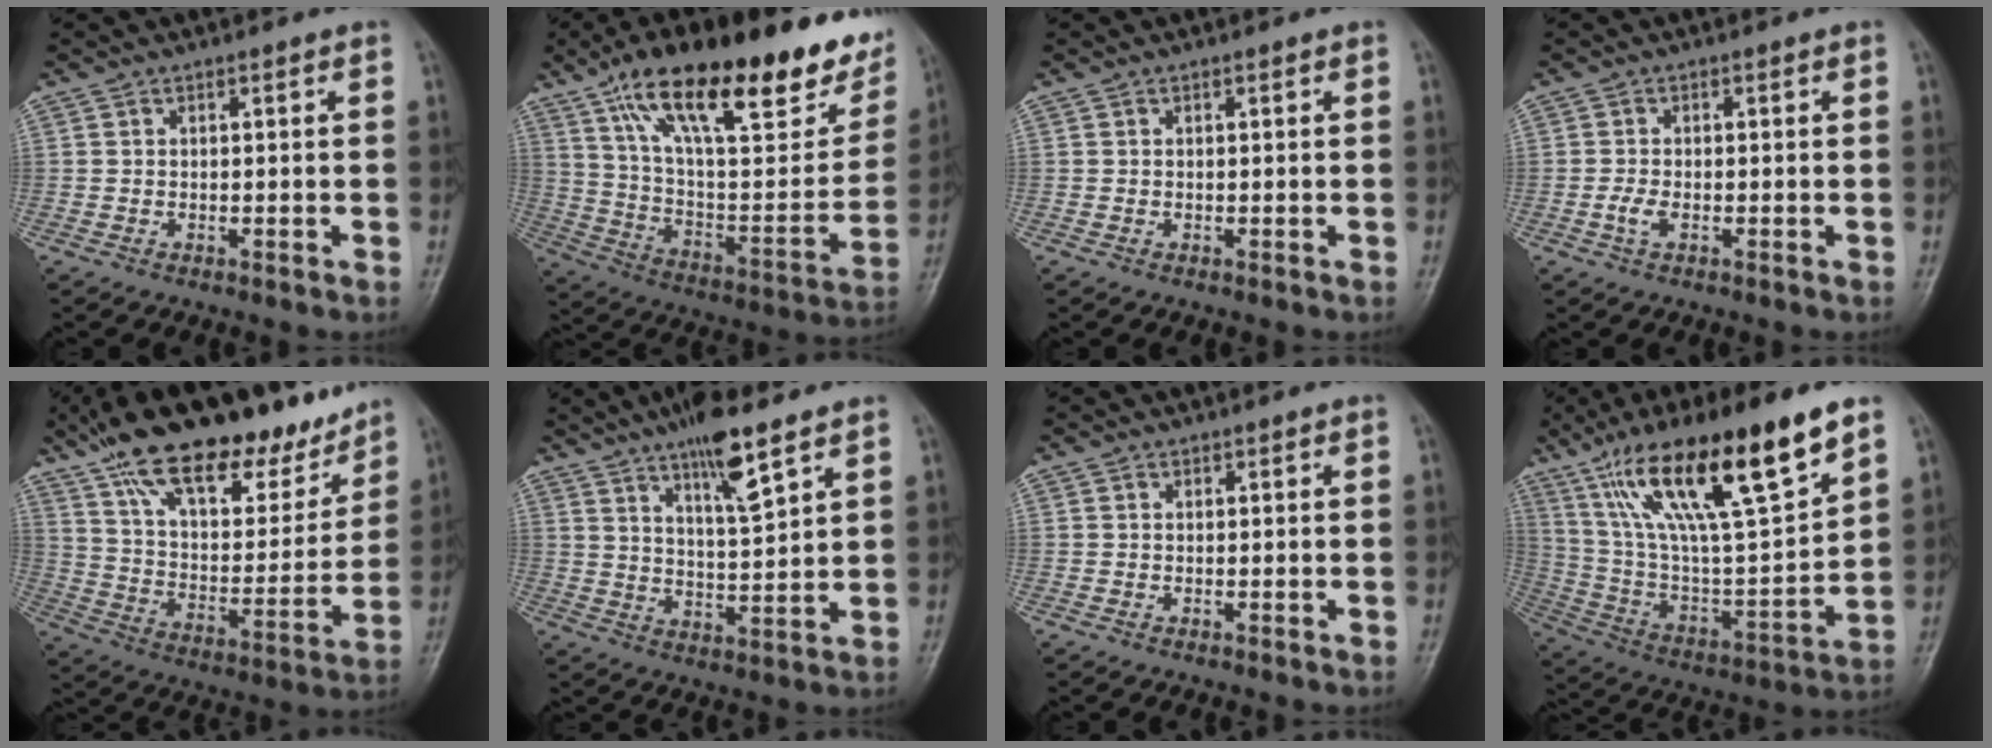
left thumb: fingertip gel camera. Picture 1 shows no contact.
{"total": 33.4, "force": [20.1, 11.3, 24.1], "torque": [-0.339, -0.022, 0.324]}
{"total": 0.0}
{"total": 2.3, "force": [-0.8, 1.1, 1.9], "torque": [-0.045, 0.005, -0.017]}
{"total": 26.6, "force": [19.3, 10.5, 15.0], "torque": [-0.214, -0.056, 0.316]}
{"total": 10.6, "force": [6.8, 2.0, 7.9], "torque": [-0.128, -0.038, 0.117]}
{"total": 0.0}
{"total": 27.3, "force": [15.7, 5.6, 21.7], "torque": [-0.376, -0.026, 0.284]}